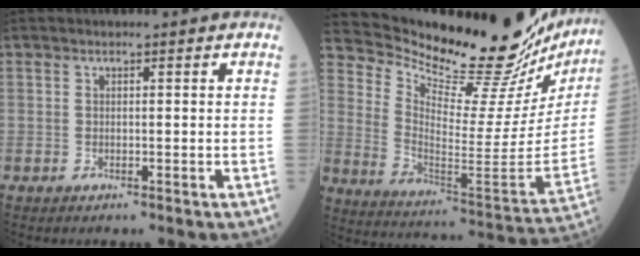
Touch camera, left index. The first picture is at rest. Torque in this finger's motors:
{"motor_torque": [1.03, -1.11, 0.22, 0.03]}